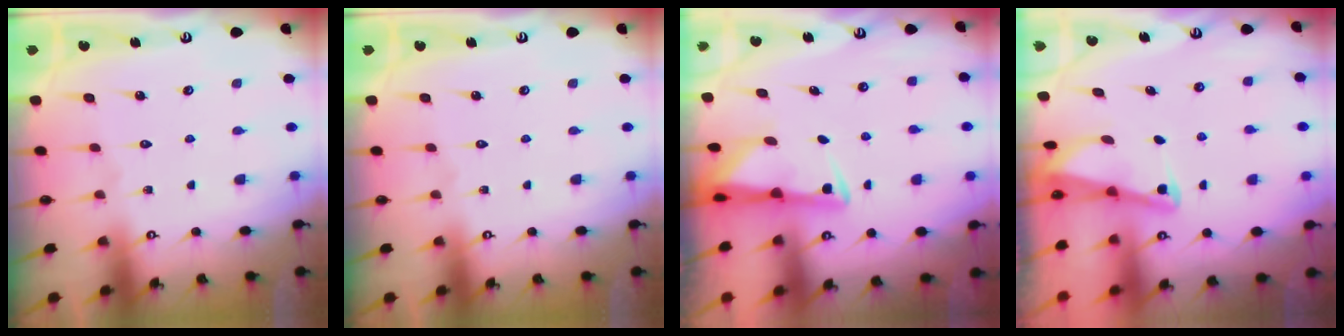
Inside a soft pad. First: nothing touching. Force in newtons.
{"total": 0.0}
{"total": 2.8, "press": 2.8, "slide": 0.6}
{"total": 2.0, "press": 2.0, "slide": 0.3}